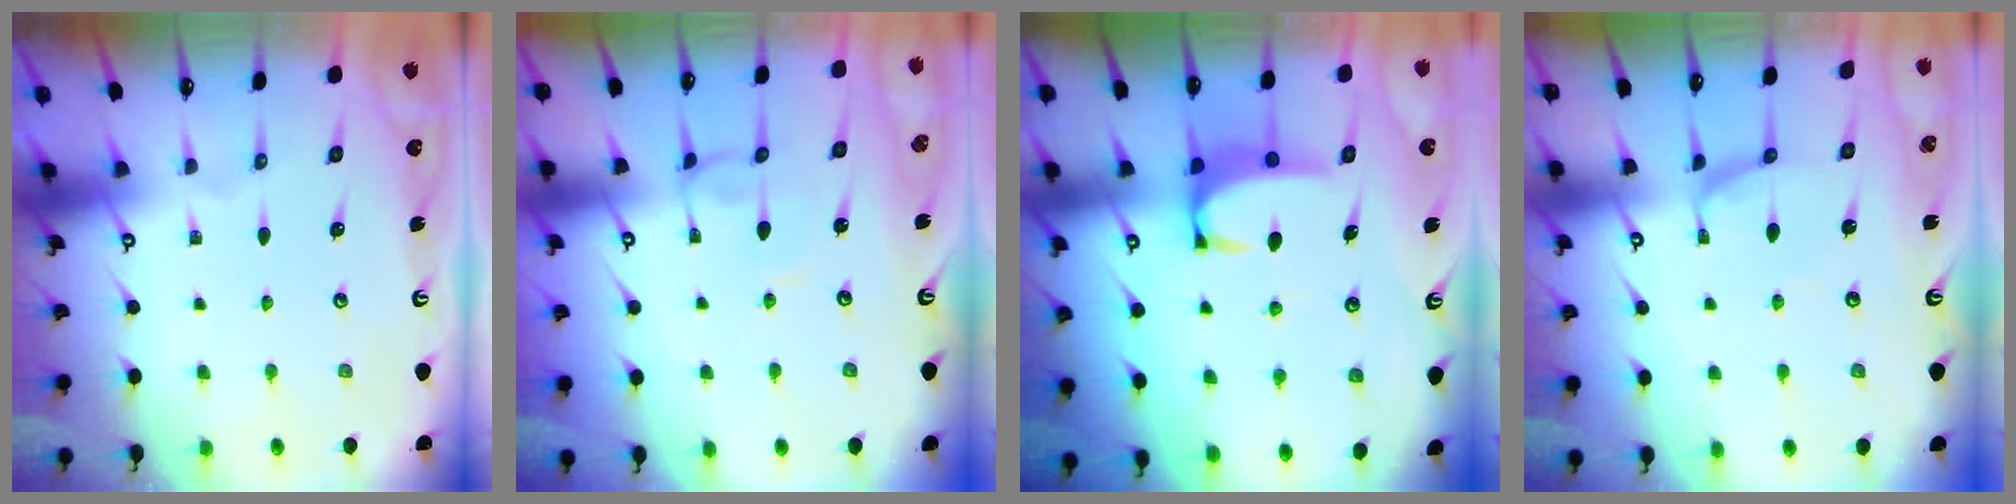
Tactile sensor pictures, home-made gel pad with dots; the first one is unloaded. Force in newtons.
{"total": 1.9, "press": 1.9, "slide": 0.3}
{"total": 3.4, "press": 3.3, "slide": 0.9}
{"total": 0.9, "press": 0.6, "slide": 0.6}